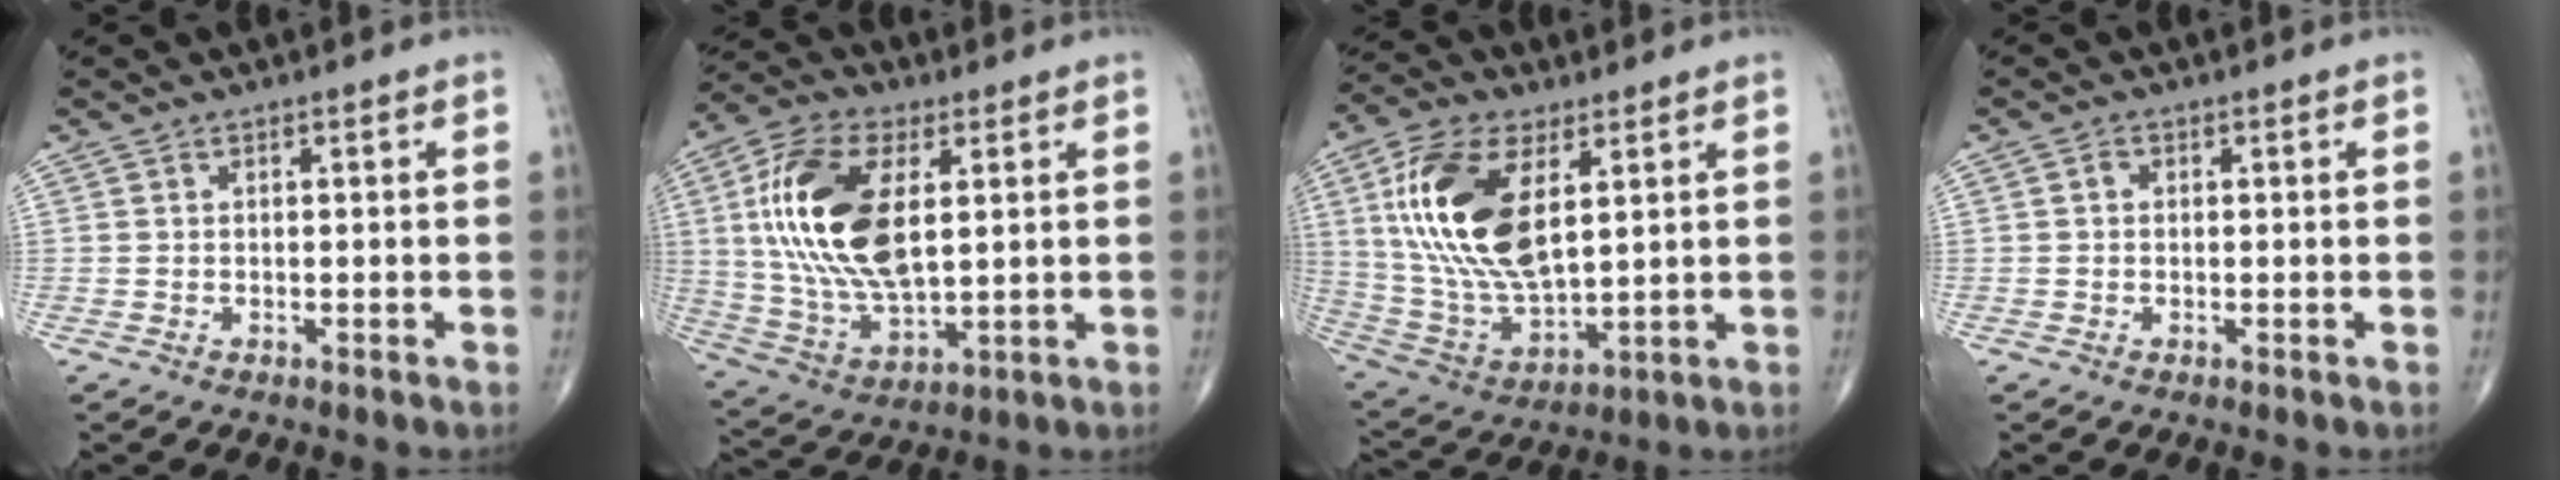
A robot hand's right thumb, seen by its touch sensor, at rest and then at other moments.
{"total": 19.9, "force": [4.0, 10.1, 16.7], "torque": [-0.329, -0.009, 0.076]}
{"total": 20.2, "force": [5.7, 10.0, 16.6], "torque": [-0.327, -0.020, 0.112]}
{"total": 1.0, "force": [0.1, 0.9, 0.5], "torque": [-0.005, 0.004, -0.002]}